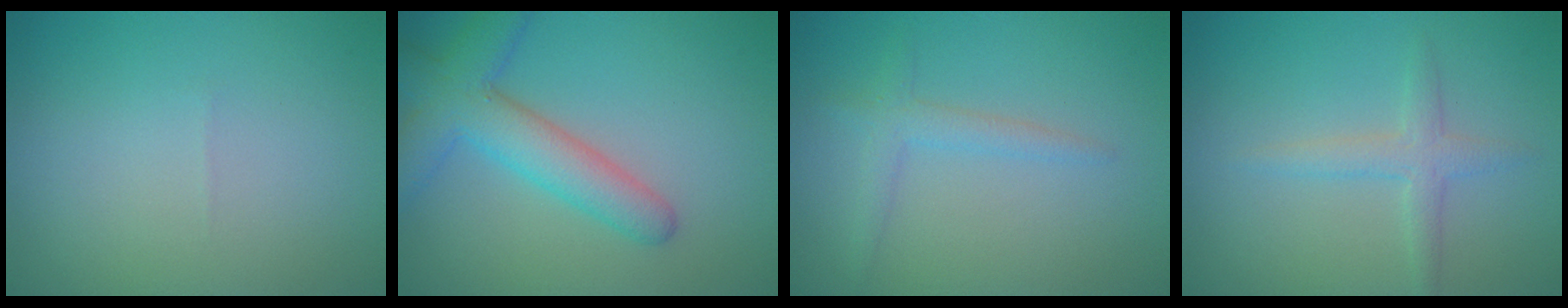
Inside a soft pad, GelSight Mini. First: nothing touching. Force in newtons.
{"total": 5.5, "press": 5.5, "slide": 0.3}
{"total": 1.8, "press": 1.8, "slide": 0.1}
{"total": 2.1, "press": 2.1, "slide": 0.1}